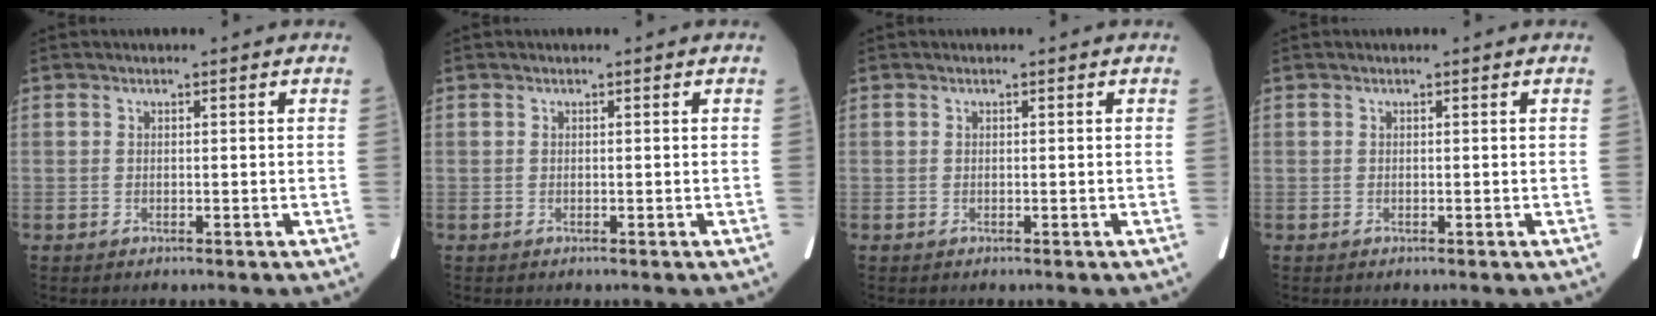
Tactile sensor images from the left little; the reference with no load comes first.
{"total": 0.0}
{"total": 0.0}
{"total": 0.0}